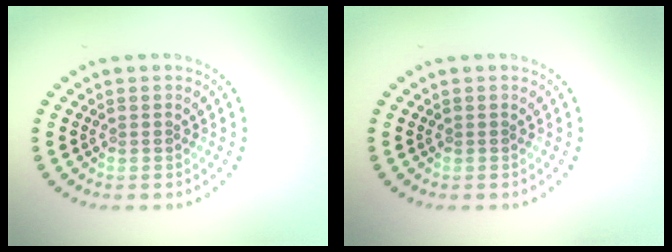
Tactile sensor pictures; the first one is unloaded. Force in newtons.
{"total": 0.0}